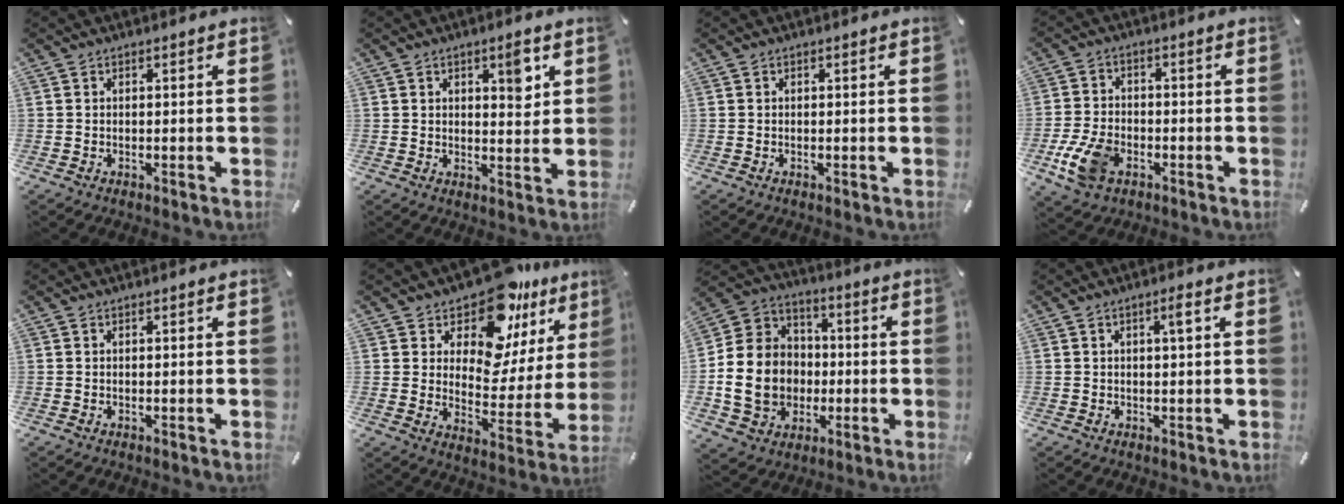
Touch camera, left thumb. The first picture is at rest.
{"total": 6.3, "force": [2.7, 2.7, 5.0], "torque": [-0.047, -0.017, 0.035]}
{"total": 0.0}
{"total": 9.3, "force": [-3.9, 6.2, 5.8], "torque": [-0.133, 0.010, -0.070]}
{"total": 0.0}
{"total": 14.3, "force": [11.1, 6.9, 5.8], "torque": [-0.100, -0.103, 0.192]}
{"total": 15.9, "force": [-3.8, 13.8, 7.1], "torque": [-0.151, 0.024, -0.064]}
{"total": 2.5, "force": [0.8, 0.4, 2.4], "torque": [-0.047, 0.005, 0.011]}